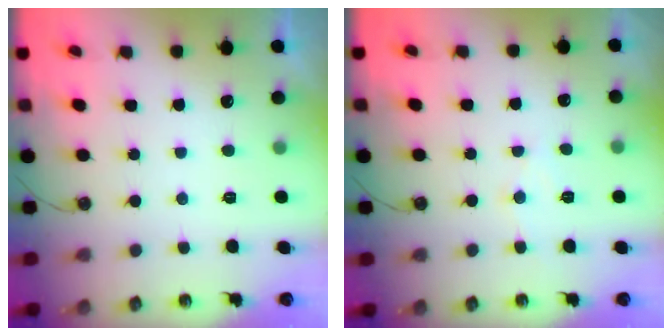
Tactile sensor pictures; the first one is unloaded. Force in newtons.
{"total": 5.6, "press": 5.6, "slide": 0.7}